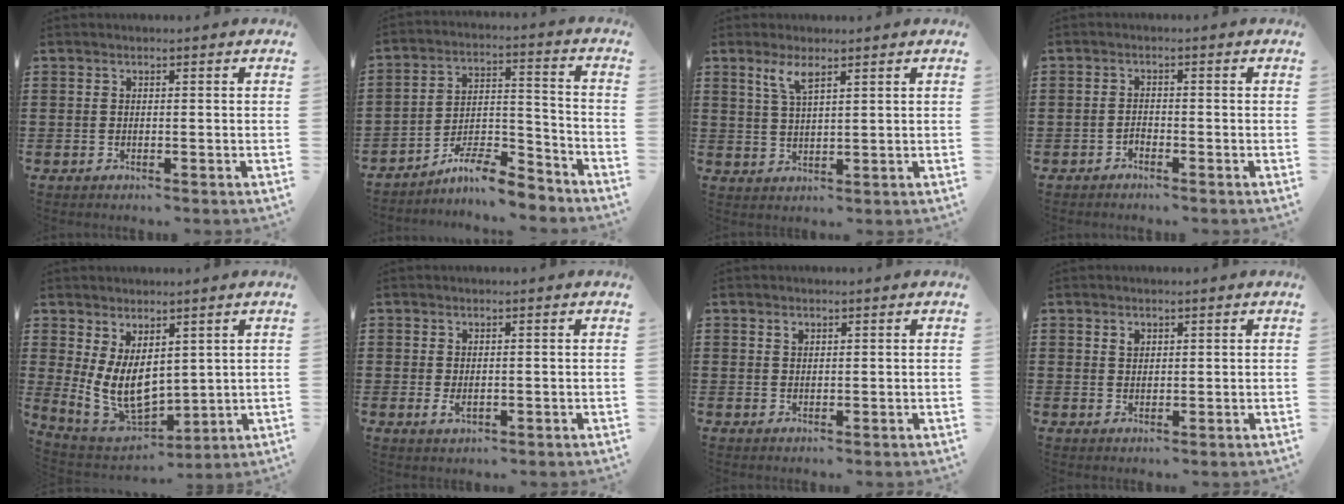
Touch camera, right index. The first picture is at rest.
{"total": 8.5, "force": [-7.5, 1.6, 3.6], "torque": [-0.060, 0.017, -0.143]}
{"total": 3.7, "force": [2.3, 0.9, 2.7], "torque": [-0.060, 0.005, 0.040]}
{"total": 1.2, "force": [-1.1, 0.5, 0.2], "torque": [-0.006, 0.002, -0.024]}
{"total": 8.8, "force": [1.8, 5.5, 6.7], "torque": [-0.155, -0.014, 0.036]}
{"total": 1.3, "force": [0.0, 0.7, 1.1], "torque": [-0.023, 0.000, 0.001]}
{"total": 0.8, "force": [0.5, 0.6, 0.3], "torque": [-0.008, 0.001, 0.011]}
{"total": 1.4, "force": [0.7, 1.0, 0.7], "torque": [-0.015, 0.004, 0.014]}